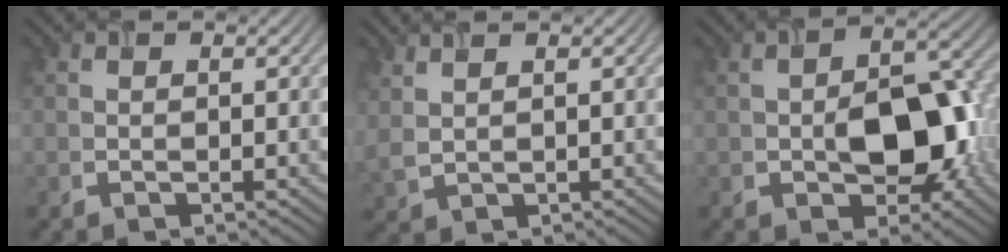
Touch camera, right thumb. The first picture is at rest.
{"total": 2.6, "force": [1.6, 0.7, 1.8], "torque": [-0.056, 0.009, 0.037]}
{"total": 9.8, "force": [-1.6, 5.7, 7.9], "torque": [-0.117, -0.002, -0.021]}